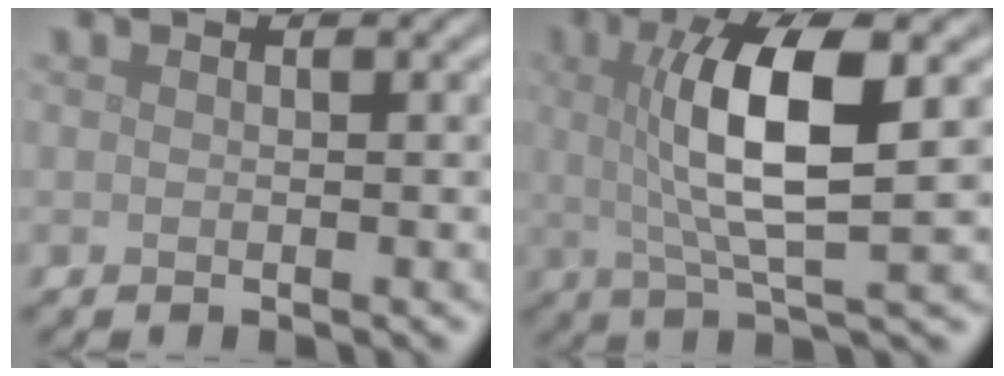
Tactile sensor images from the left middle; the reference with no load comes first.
{"total": 8.4, "force": [1.4, 2.1, 8.0], "torque": [-0.135, 0.001, 0.026]}